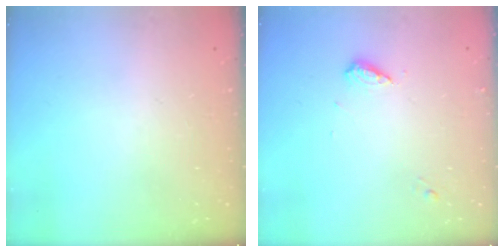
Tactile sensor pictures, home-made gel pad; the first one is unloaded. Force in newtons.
{"total": 6.4, "press": 6.4, "slide": 0.7}